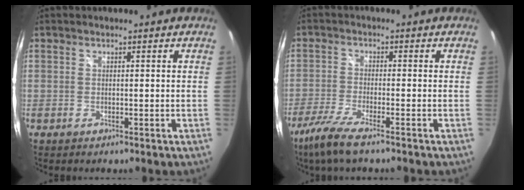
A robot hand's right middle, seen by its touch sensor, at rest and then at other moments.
{"total": 7.8, "force": [-5.8, 0.7, 5.2], "torque": [-0.129, -0.026, -0.111]}